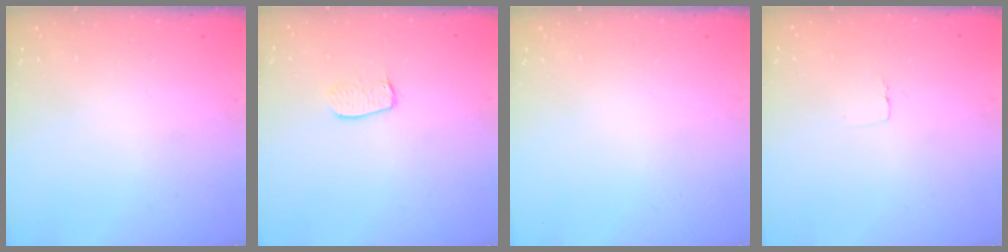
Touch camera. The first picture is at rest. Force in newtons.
{"total": 6.6, "press": 6.6, "slide": 0.4}
{"total": 0.0}
{"total": 2.3, "press": 2.3, "slide": 0.1}